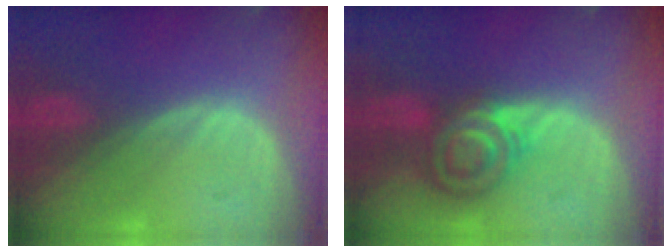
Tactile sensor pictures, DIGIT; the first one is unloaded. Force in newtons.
{"total": 6.9, "press": 6.4, "slide": 2.5}